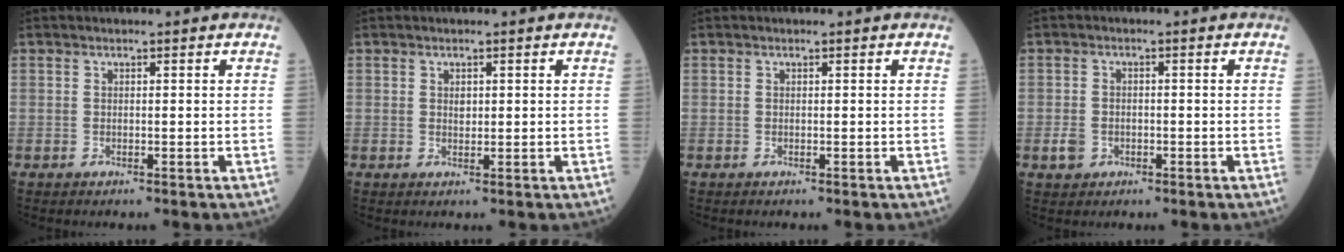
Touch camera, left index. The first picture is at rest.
{"total": 1.0, "force": [0.3, 0.6, 0.7], "torque": [-0.015, 0.000, 0.007]}
{"total": 0.0}
{"total": 2.5, "force": [-1.1, 2.1, 0.9], "torque": [-0.022, 0.003, -0.013]}